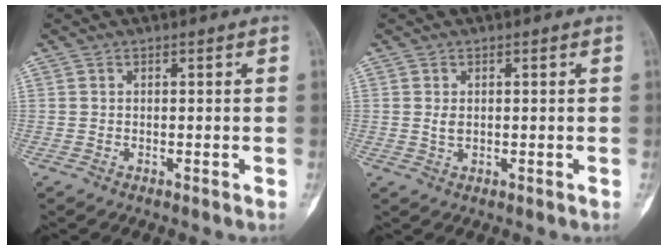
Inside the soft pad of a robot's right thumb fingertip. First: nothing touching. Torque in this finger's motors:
{"motor_torque": [0.44, 0.04, 0.09, -0.21, 0.07]}